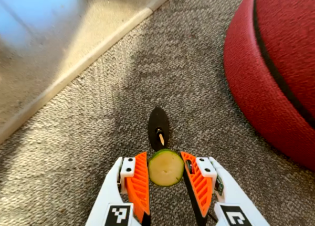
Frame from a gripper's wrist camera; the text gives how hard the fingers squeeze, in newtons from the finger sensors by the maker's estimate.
{"total": 9.1, "left": 9.1, "right": 9.1}